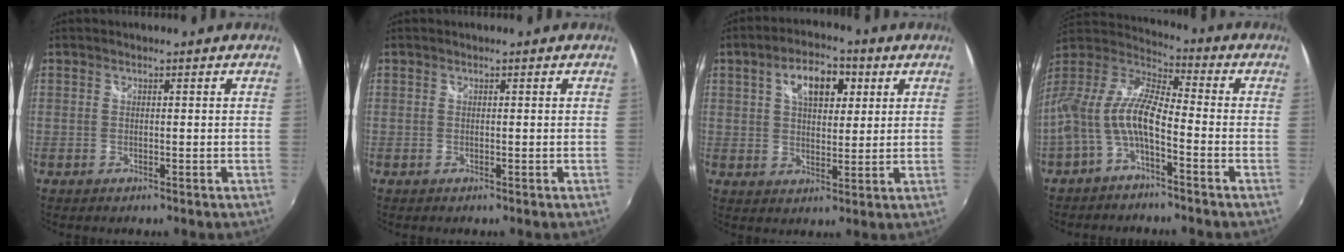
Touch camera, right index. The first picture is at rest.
{"total": 0.0}
{"total": 9.4, "force": [3.7, 5.1, 7.0], "torque": [-0.113, 0.025, 0.059]}
{"total": 12.5, "force": [-4.3, 4.1, 11.0], "torque": [-0.227, 0.007, -0.087]}